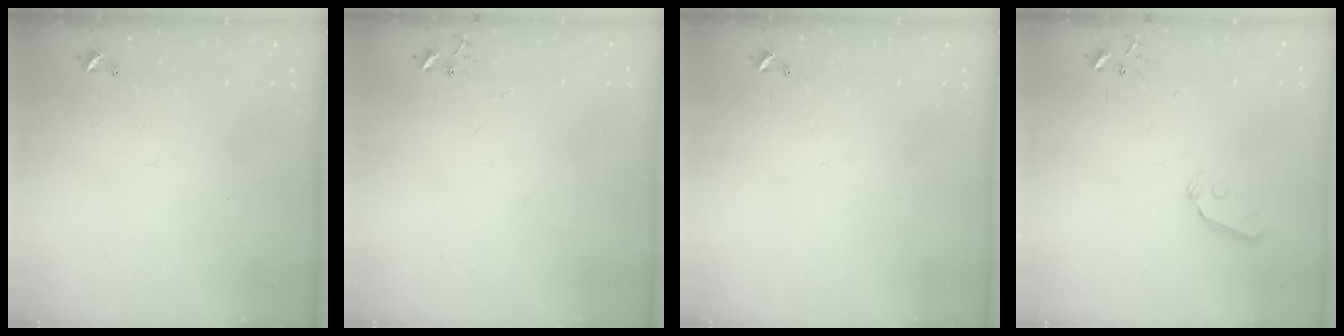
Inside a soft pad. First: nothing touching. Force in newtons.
{"total": 4.6, "press": 4.5, "slide": 0.6}
{"total": 0.0}
{"total": 5.8, "press": 5.8, "slide": 0.5}